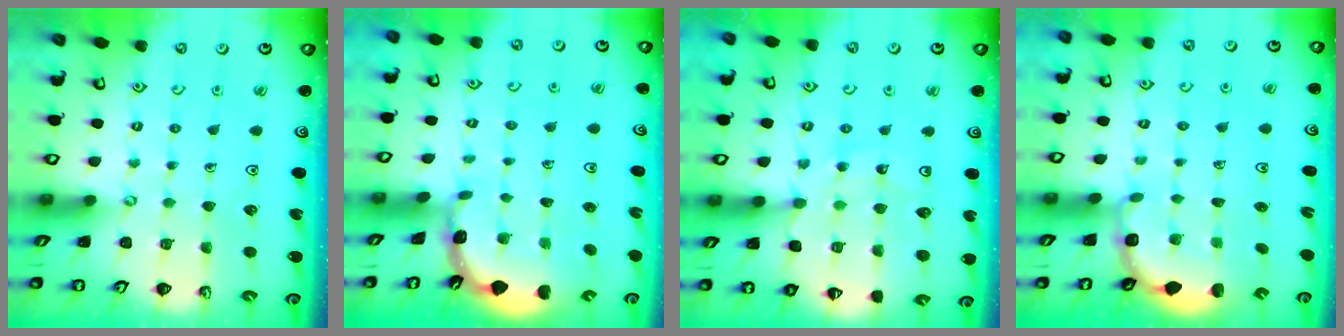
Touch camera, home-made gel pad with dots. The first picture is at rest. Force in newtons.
{"total": 1.6, "press": 1.6, "slide": 0.3}
{"total": 12.9, "press": 12.4, "slide": 3.4}
{"total": 3.0, "press": 2.3, "slide": 1.8}